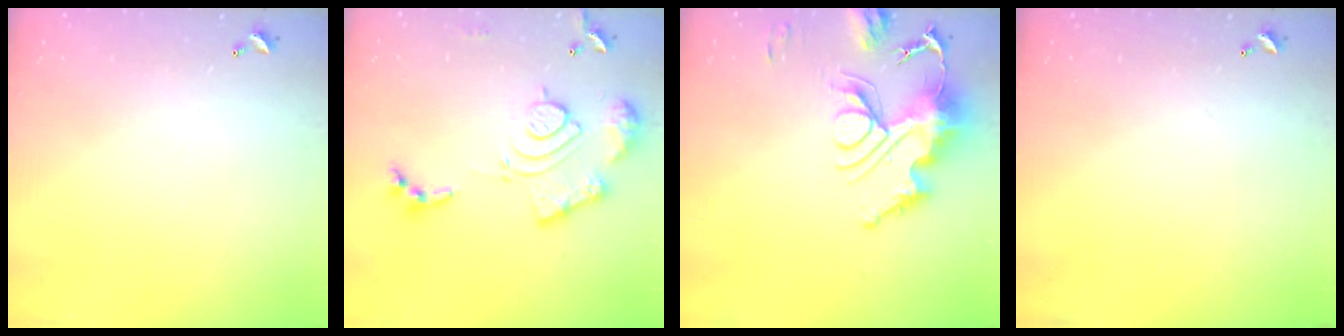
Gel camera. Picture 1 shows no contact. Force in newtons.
{"total": 17.4, "press": 17.3, "slide": 1.7}
{"total": 15.1, "press": 15.0, "slide": 1.8}
{"total": 0.0}